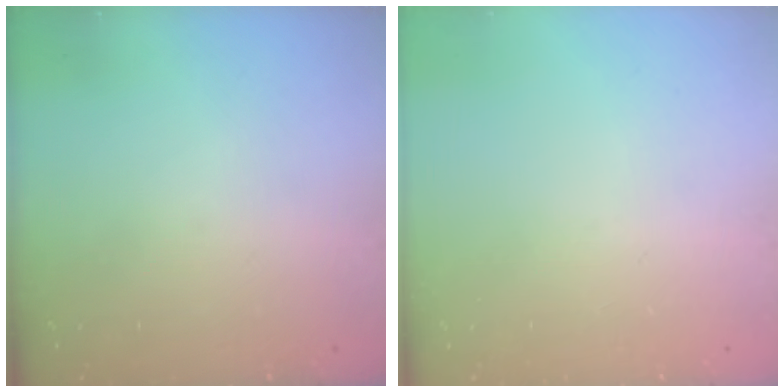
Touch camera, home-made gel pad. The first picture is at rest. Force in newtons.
{"total": 0.0}